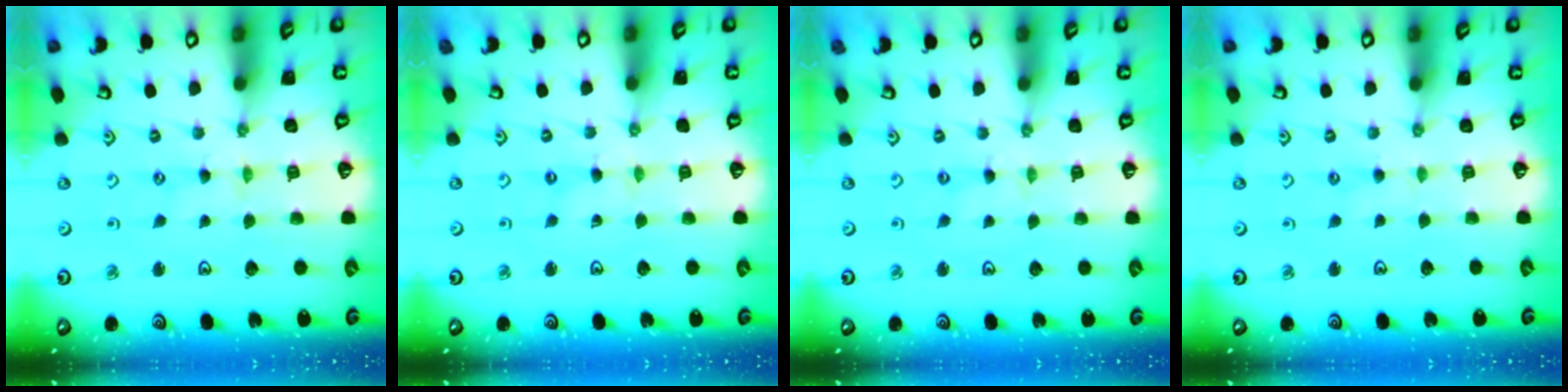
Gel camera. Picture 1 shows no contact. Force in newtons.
{"total": 0.9, "press": 0.9, "slide": 0.2}
{"total": 0.0}
{"total": 1.2, "press": 1.2, "slide": 0.3}